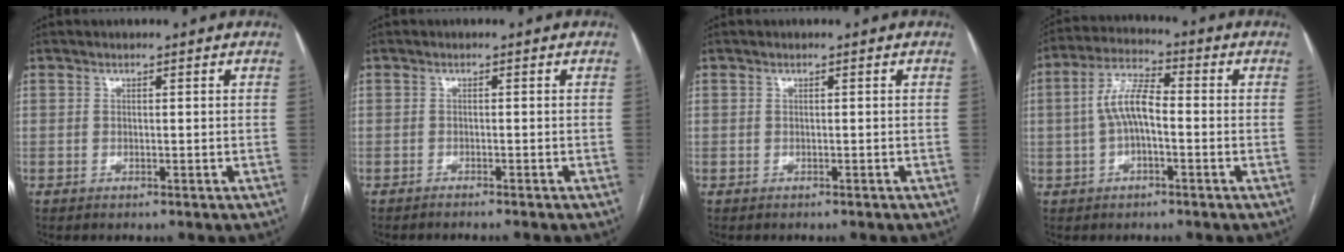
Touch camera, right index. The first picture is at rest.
{"total": 3.4, "force": [-3.1, -0.2, 1.3], "torque": [-0.015, -0.002, -0.042]}
{"total": 0.6, "force": [-0.5, 0.3, 0.0], "torque": [-0.006, 0.003, -0.012]}
{"total": 8.2, "force": [-0.6, 3.2, 7.5], "torque": [-0.159, 0.026, -0.015]}